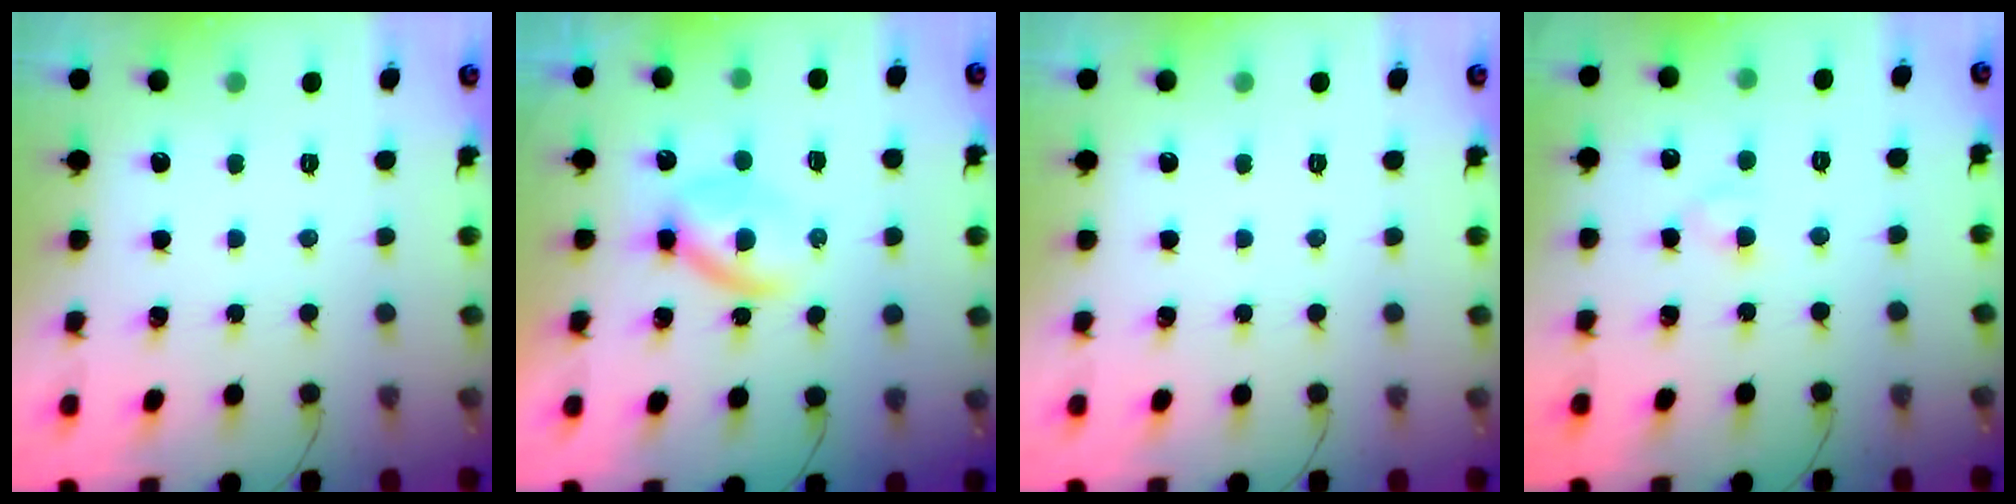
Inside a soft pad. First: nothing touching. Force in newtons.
{"total": 3.9, "press": 3.9, "slide": 0.4}
{"total": 0.0}
{"total": 2.9, "press": 2.7, "slide": 1.1}